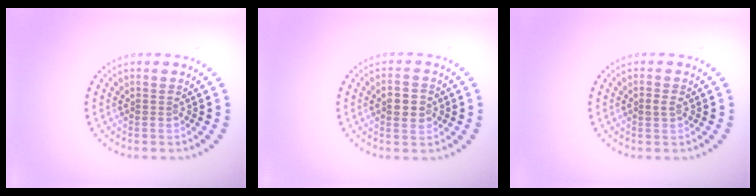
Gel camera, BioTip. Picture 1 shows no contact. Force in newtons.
{"total": 2.8, "press": 2.8, "slide": 0.1}
{"total": 1.0, "press": 1.0, "slide": 0.1}